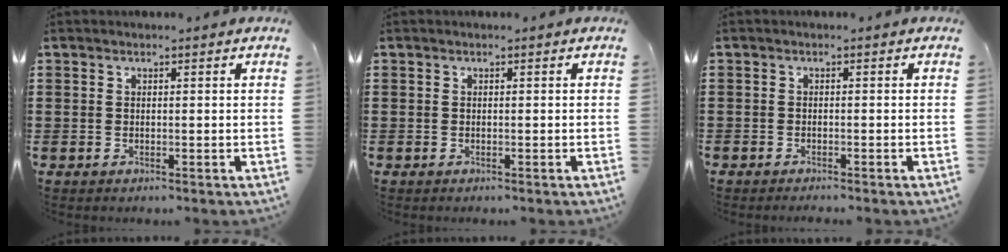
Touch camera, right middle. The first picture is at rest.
{"total": 0.0}
{"total": 0.8, "force": [-0.8, 0.0, 0.0], "torque": [-0.002, 0.001, -0.018]}